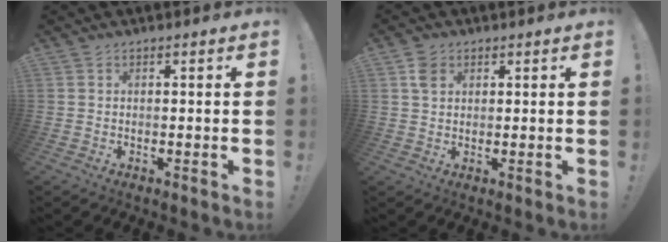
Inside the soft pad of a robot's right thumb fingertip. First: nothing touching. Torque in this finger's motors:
{"motor_torque": [-0.20, 0.32, -0.08, 0.06, 0.12]}